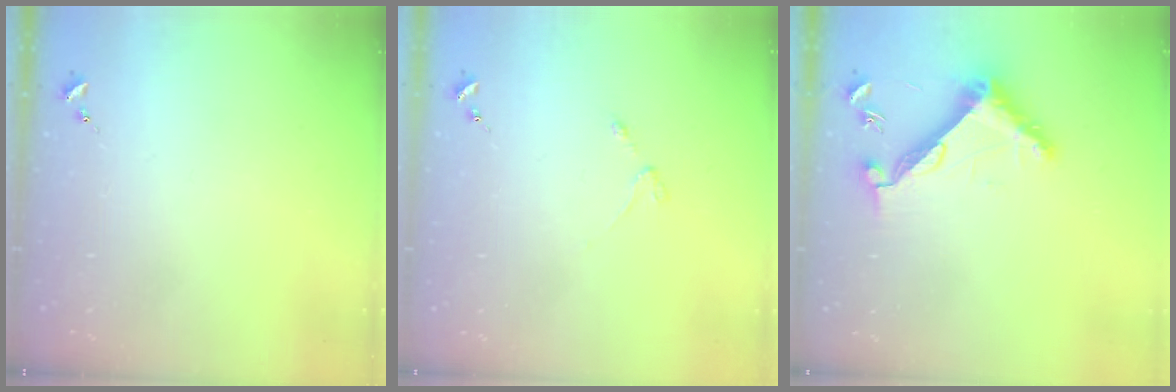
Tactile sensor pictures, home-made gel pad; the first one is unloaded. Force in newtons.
{"total": 3.0, "press": 2.9, "slide": 0.5}
{"total": 11.1, "press": 11.0, "slide": 0.7}